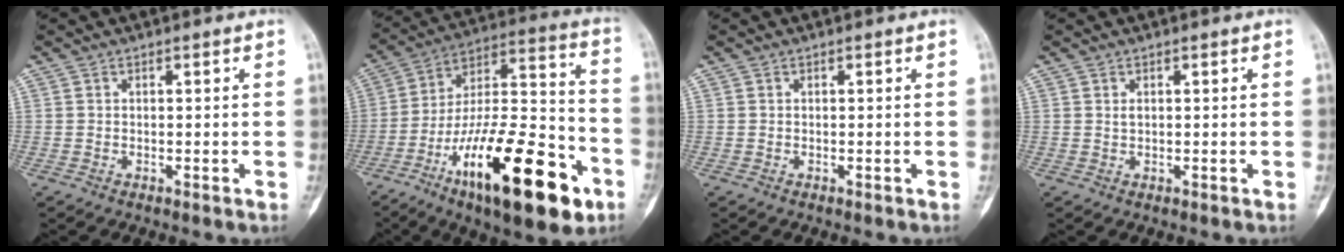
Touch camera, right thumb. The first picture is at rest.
{"total": 28.6, "force": [-13.4, 9.7, 23.3], "torque": [-0.363, 0.067, -0.214]}
{"total": 0.0}
{"total": 0.7, "force": [0.3, 0.4, 0.5], "torque": [-0.012, 0.001, 0.006]}